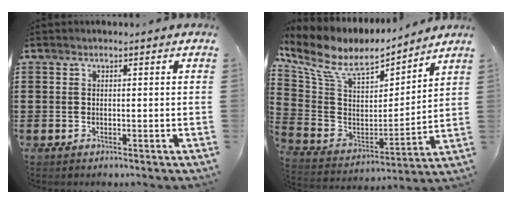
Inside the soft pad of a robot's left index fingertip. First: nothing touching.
{"total": 9.5, "force": [6.6, 4.4, 5.3], "torque": [-0.136, -0.034, 0.115]}